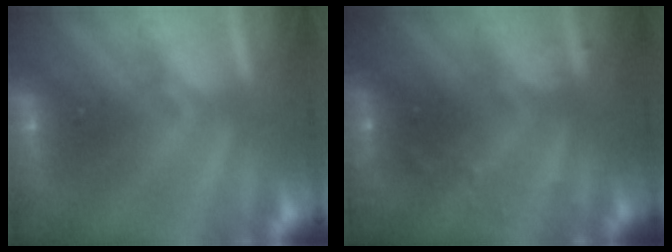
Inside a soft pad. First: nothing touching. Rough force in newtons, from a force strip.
{"total": 2.9}